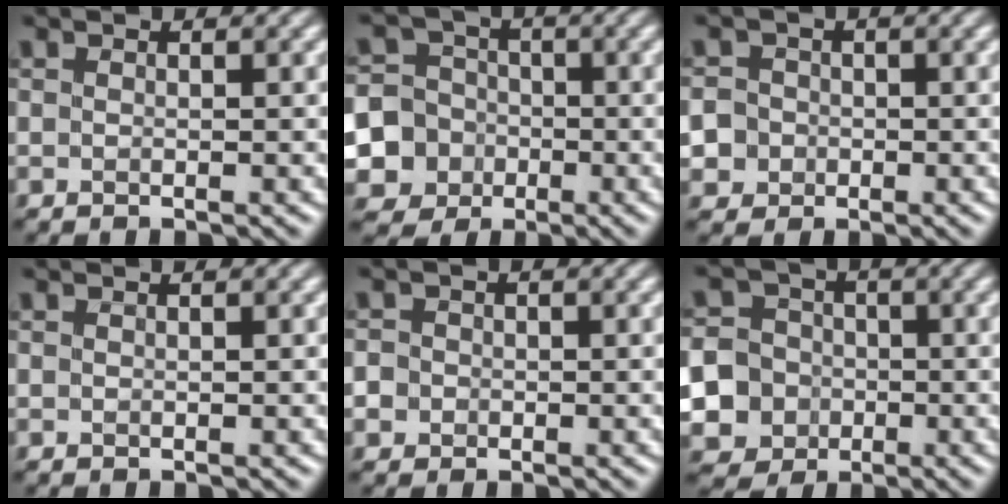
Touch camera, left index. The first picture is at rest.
{"total": 8.4, "force": [-2.8, 7.8, 1.6], "torque": [-0.042, -0.009, -0.071]}
{"total": 5.6, "force": [-1.7, 5.2, 1.4], "torque": [-0.026, 0.011, -0.056]}
{"total": 0.0}
{"total": 2.7, "force": [-0.4, 2.5, 0.8], "torque": [0.002, 0.018, -0.031]}
{"total": 12.2, "force": [-4.1, 11.2, 2.5], "torque": [-0.088, -0.026, -0.094]}